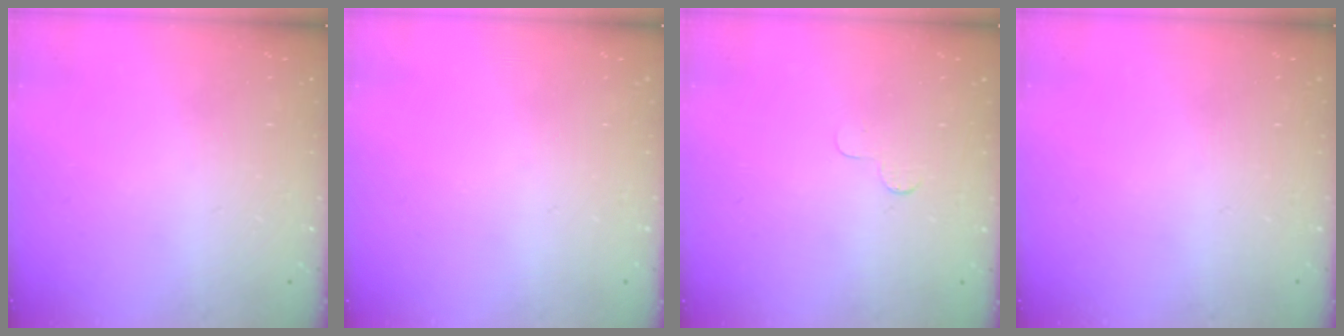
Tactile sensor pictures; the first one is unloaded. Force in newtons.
{"total": 0.0}
{"total": 2.5, "press": 2.5, "slide": 0.2}
{"total": 0.0}